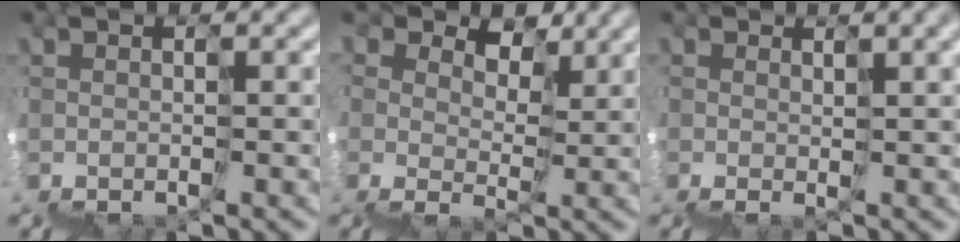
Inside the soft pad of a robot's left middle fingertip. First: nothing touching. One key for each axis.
{"total": 4.4, "fx": 3.5, "fy": 2.7, "fz": 0.5, "tx": 0.007, "ty": 0.018, "tz": 0.069}
{"total": 6.7, "fx": 2.4, "fy": 2.6, "fz": 5.7, "tx": -0.064, "ty": 0.019, "tz": 0.054}